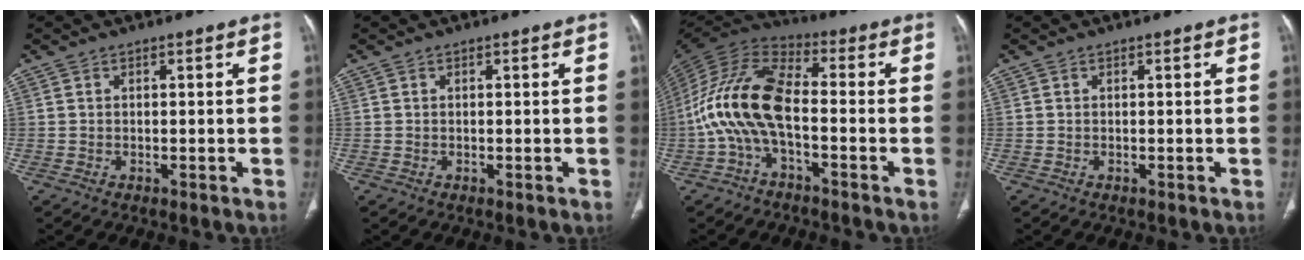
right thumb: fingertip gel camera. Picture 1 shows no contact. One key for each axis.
{"total": 0.0}
{"total": 14.3, "fx": -2.9, "fy": 6.6, "fz": 12.3, "tx": -0.255, "ty": 0.046, "tz": -0.067}
{"total": 0.0}